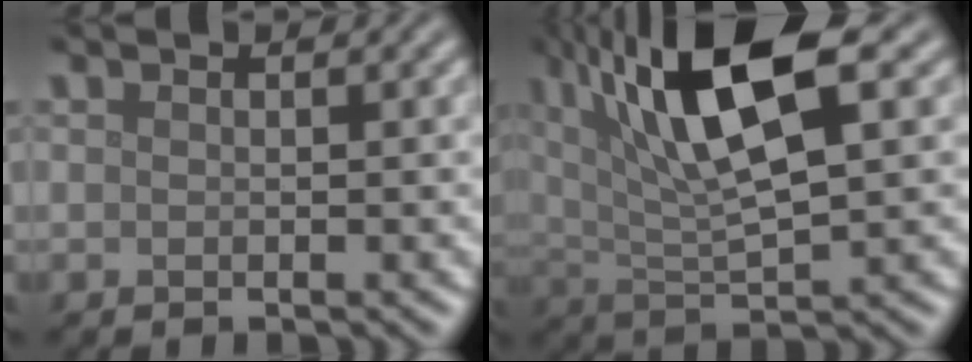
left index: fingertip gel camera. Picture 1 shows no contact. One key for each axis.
{"total": 11.0, "fx": 4.4, "fy": 3.3, "fz": 9.5, "tx": -0.181, "ty": 0.009, "tz": 0.081}